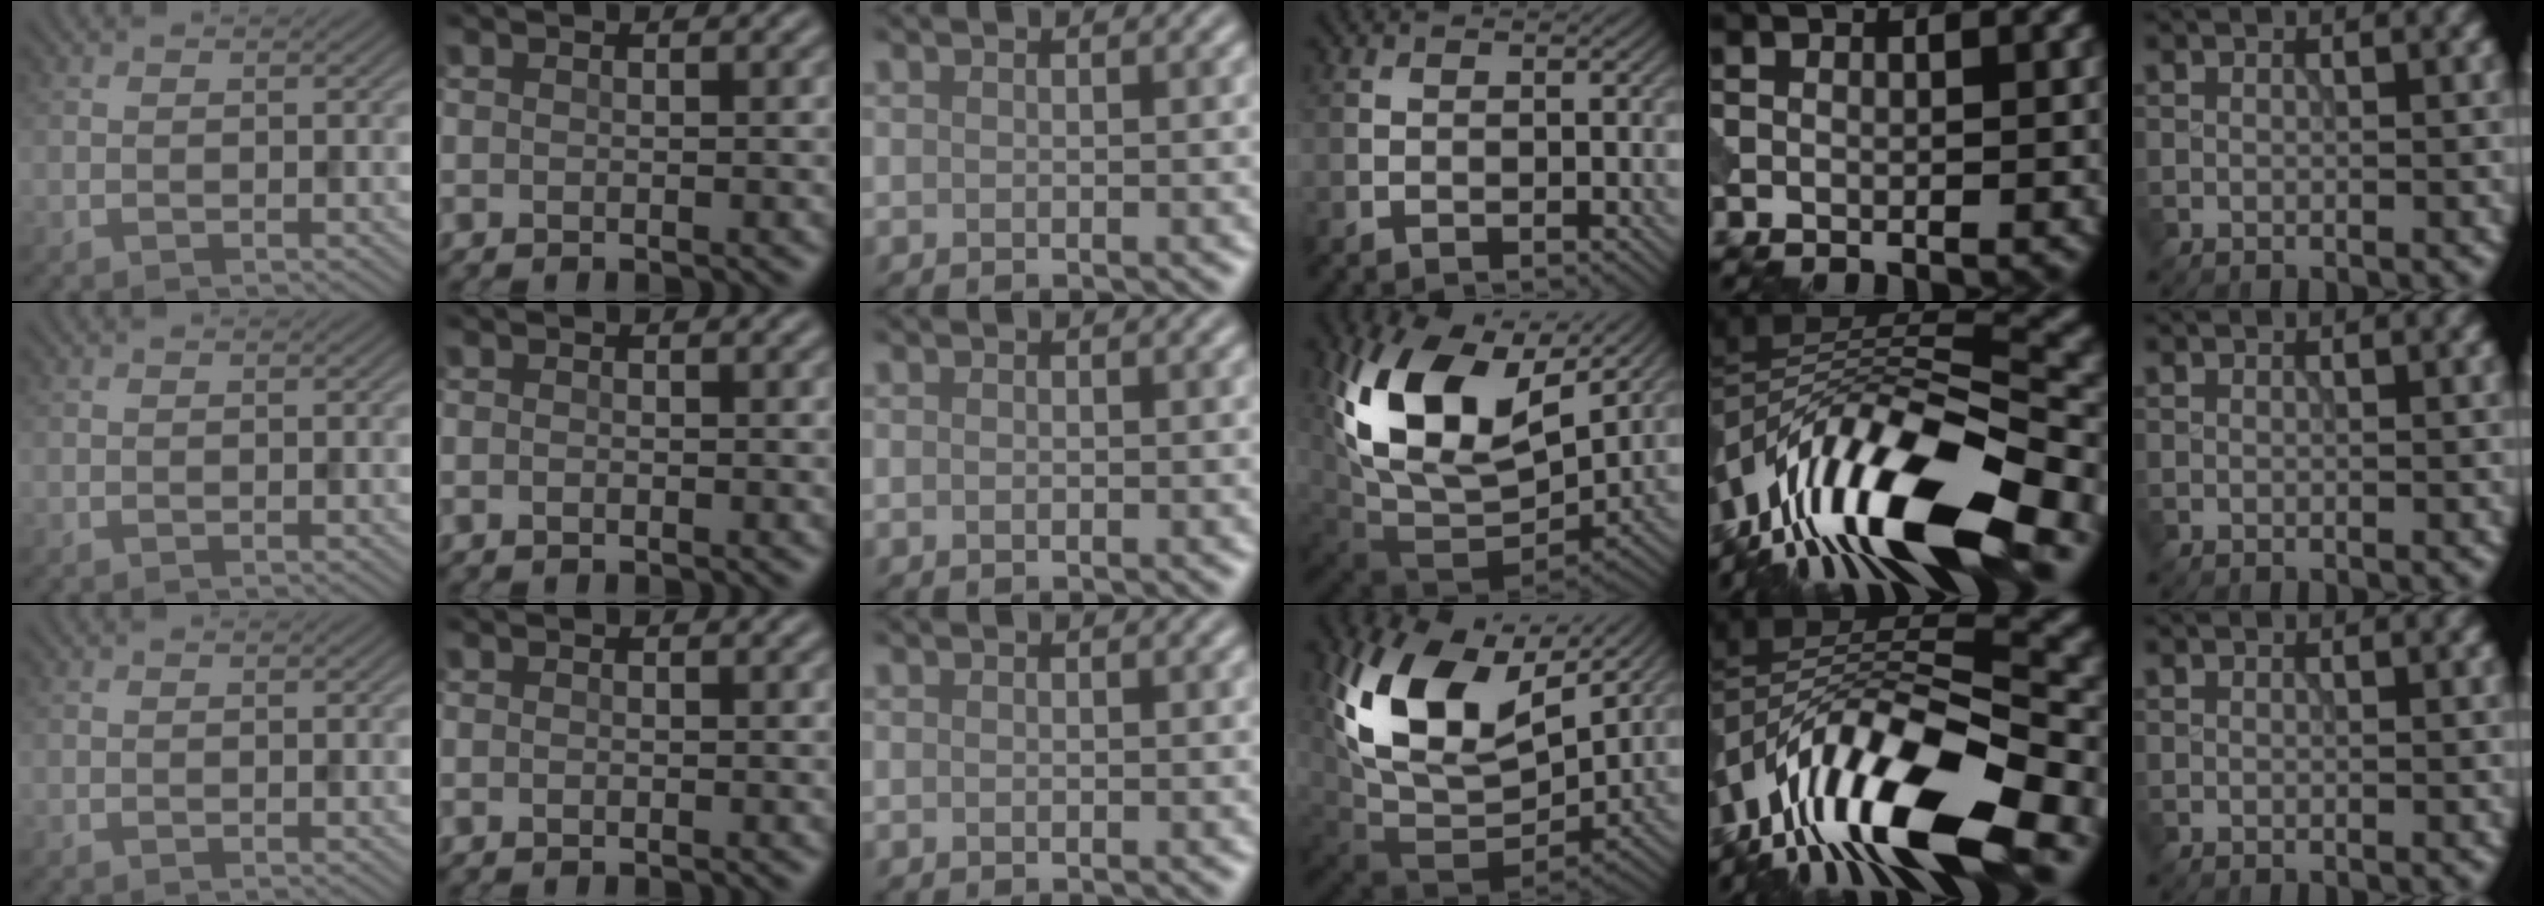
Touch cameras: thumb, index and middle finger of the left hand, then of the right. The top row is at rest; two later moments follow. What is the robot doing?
{"motion": "extract", "object": "peg toy"}